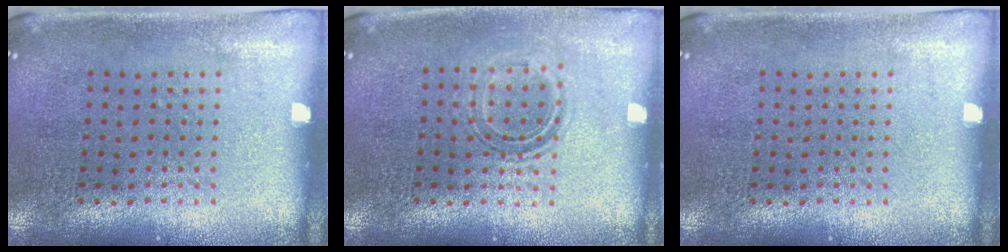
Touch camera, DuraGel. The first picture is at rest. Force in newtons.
{"total": 1.2, "press": 0.9, "slide": 0.7}
{"total": 0.0}